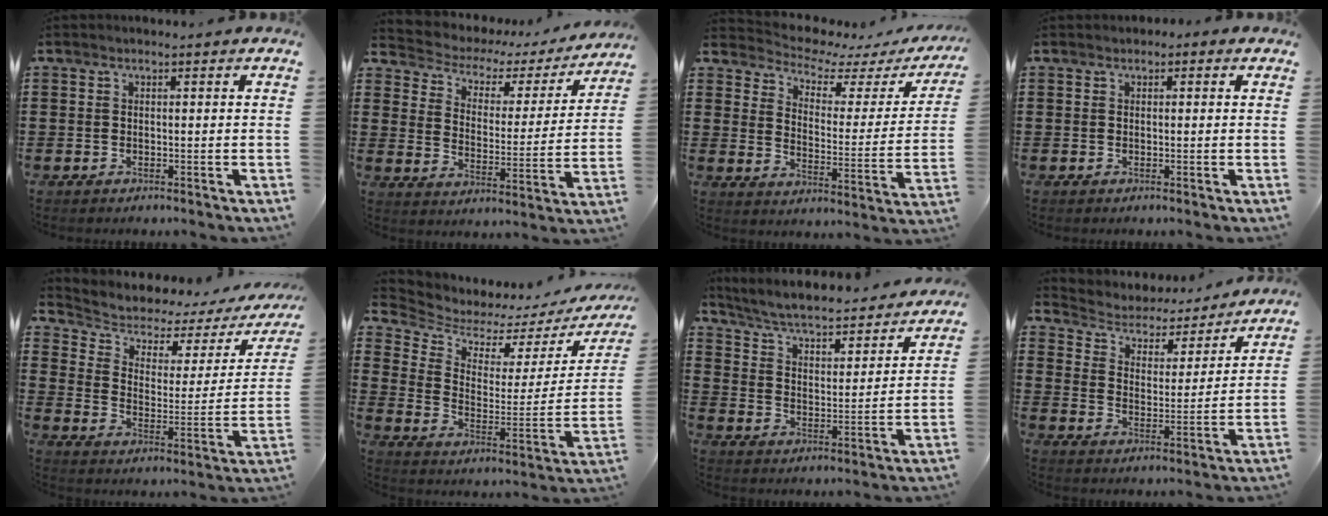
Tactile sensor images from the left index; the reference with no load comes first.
{"total": 3.0, "force": [2.0, 2.0, 1.0], "torque": [-0.039, -0.016, 0.022]}
{"total": 3.8, "force": [3.4, 1.3, 1.1], "torque": [-0.046, -0.027, 0.051]}
{"total": 0.6, "force": [-0.1, 0.6, 0.3], "torque": [-0.006, 0.004, -0.003]}
{"total": 3.4, "force": [2.6, 2.0, 1.0], "torque": [-0.043, -0.019, 0.037]}
{"total": 4.3, "force": [3.9, 1.7, 0.4], "torque": [-0.040, -0.035, 0.064]}
{"total": 4.5, "force": [4.2, 0.4, 1.6], "torque": [-0.054, -0.038, 0.063]}
{"total": 3.4, "force": [3.2, 1.3, 0.4], "torque": [-0.032, -0.025, 0.045]}